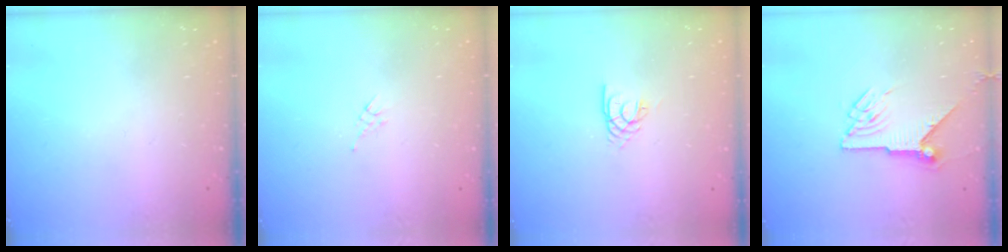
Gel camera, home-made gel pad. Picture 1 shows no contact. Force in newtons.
{"total": 3.5, "press": 3.4, "slide": 0.8}
{"total": 2.1, "press": 2.1, "slide": 0.2}
{"total": 8.0, "press": 8.0, "slide": 0.5}